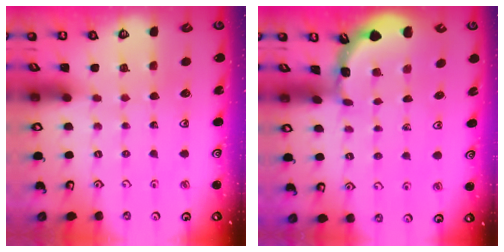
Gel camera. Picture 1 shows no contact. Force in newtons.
{"total": 1.7, "press": 1.7, "slide": 0.1}